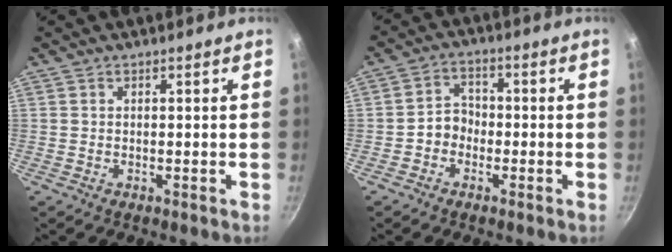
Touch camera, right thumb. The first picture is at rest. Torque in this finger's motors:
{"motor_torque": [0.27, 0.08, 0.62, -0.35, -0.01]}